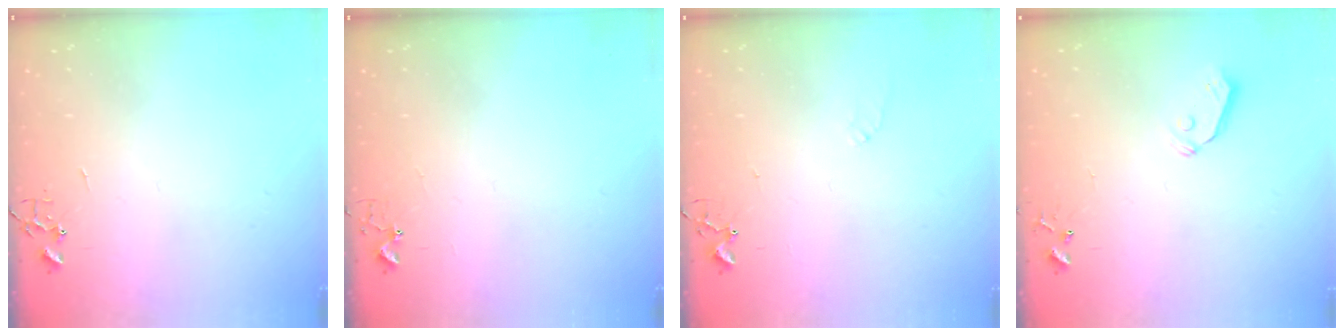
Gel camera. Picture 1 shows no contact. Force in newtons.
{"total": 2.7, "press": 2.7, "slide": 0.2}
{"total": 5.5, "press": 5.5, "slide": 0.8}
{"total": 6.4, "press": 6.4, "slide": 0.6}